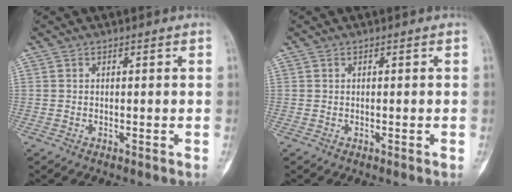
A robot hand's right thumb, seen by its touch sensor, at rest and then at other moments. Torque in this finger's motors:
{"motor_torque": [-0.21, 0.36, -0.19, 0.27, -0.01]}